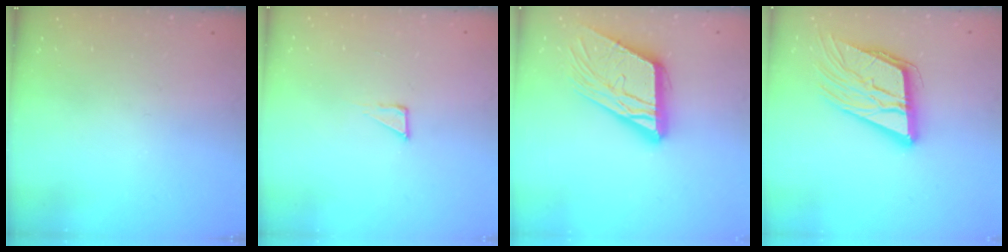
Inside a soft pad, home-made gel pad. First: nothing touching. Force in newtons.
{"total": 2.3, "press": 2.3, "slide": 0.1}
{"total": 15.7, "press": 15.6, "slide": 1.8}
{"total": 16.2, "press": 15.9, "slide": 2.9}